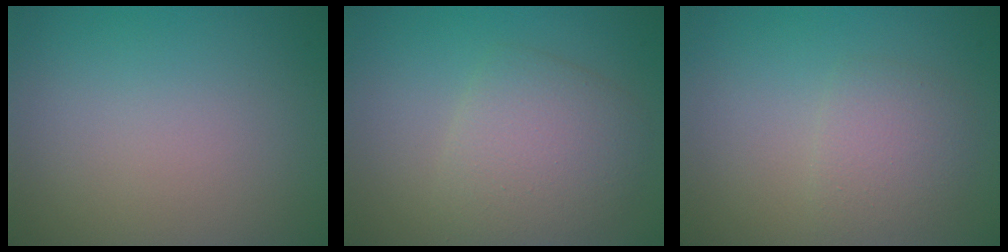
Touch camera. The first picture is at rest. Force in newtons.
{"total": 4.1, "press": 4.1, "slide": 0.2}
{"total": 2.3, "press": 2.3, "slide": 0.0}